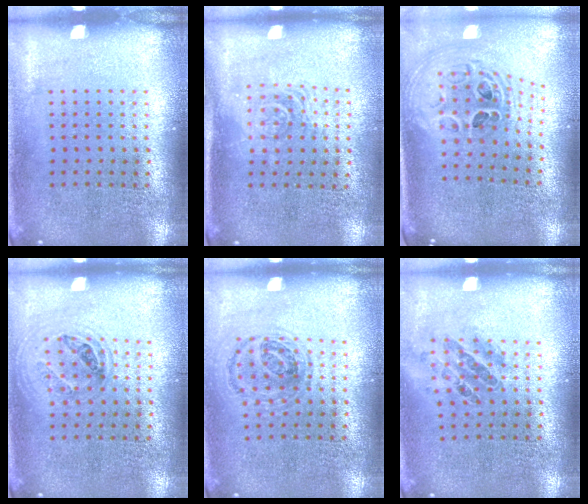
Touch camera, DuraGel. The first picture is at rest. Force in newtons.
{"total": 1.6, "press": 1.3, "slide": 0.9}
{"total": 1.8, "press": 1.6, "slide": 1.0}
{"total": 1.0, "press": 0.9, "slide": 0.4}
{"total": 0.9, "press": 0.9, "slide": 0.3}
{"total": 1.0, "press": 0.9, "slide": 0.3}